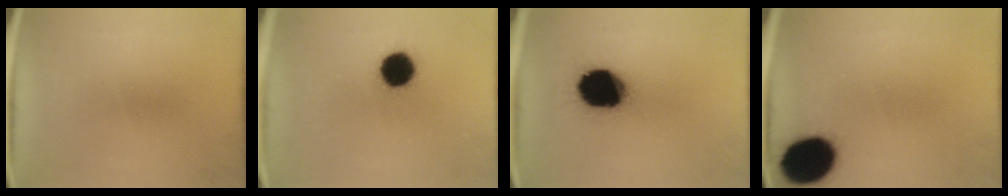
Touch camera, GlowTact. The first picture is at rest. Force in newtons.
{"total": 10.5}
{"total": 20.0}
{"total": 16.8}